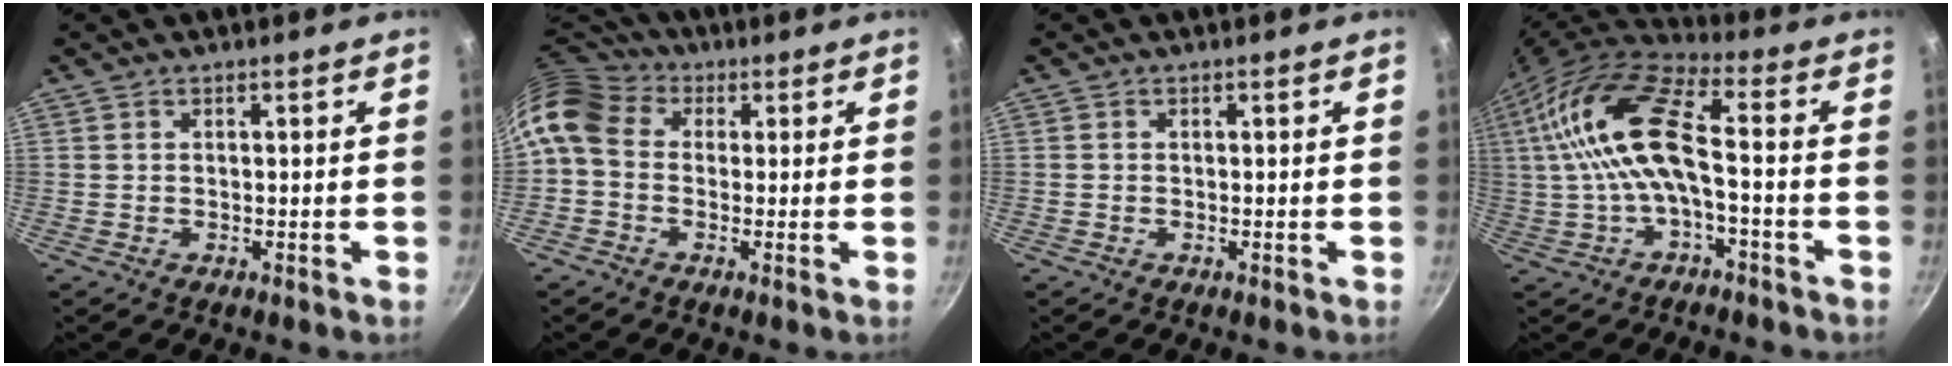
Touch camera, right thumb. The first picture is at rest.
{"total": 10.1, "force": [1.1, 8.0, 6.2], "torque": [-0.116, 0.025, 0.000]}
{"total": 0.0}
{"total": 16.3, "force": [-0.2, 6.6, 14.9], "torque": [-0.297, 0.039, -0.016]}